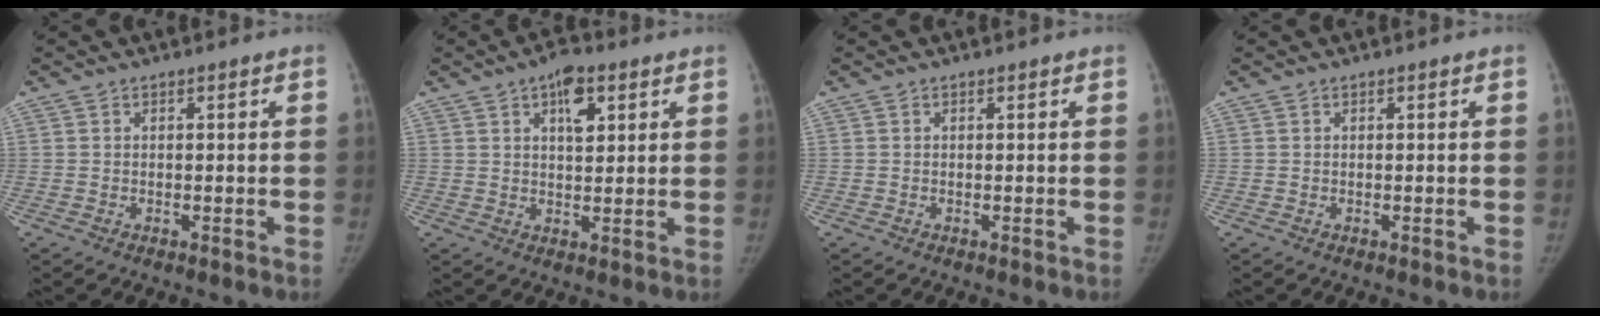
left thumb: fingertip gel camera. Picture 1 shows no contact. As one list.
[{"total": 6.6, "force": [3.1, 3.2, 4.8], "torque": [-0.055, -0.009, 0.045]}, {"total": 0.0}, {"total": 0.0}]